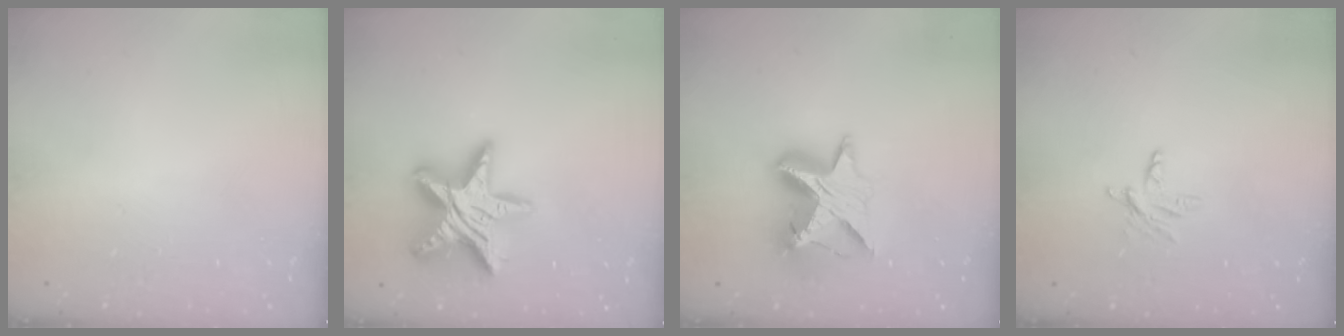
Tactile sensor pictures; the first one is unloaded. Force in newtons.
{"total": 18.2, "press": 18.1, "slide": 1.4}
{"total": 11.2, "press": 11.2, "slide": 0.8}
{"total": 3.6, "press": 3.6, "slide": 0.4}